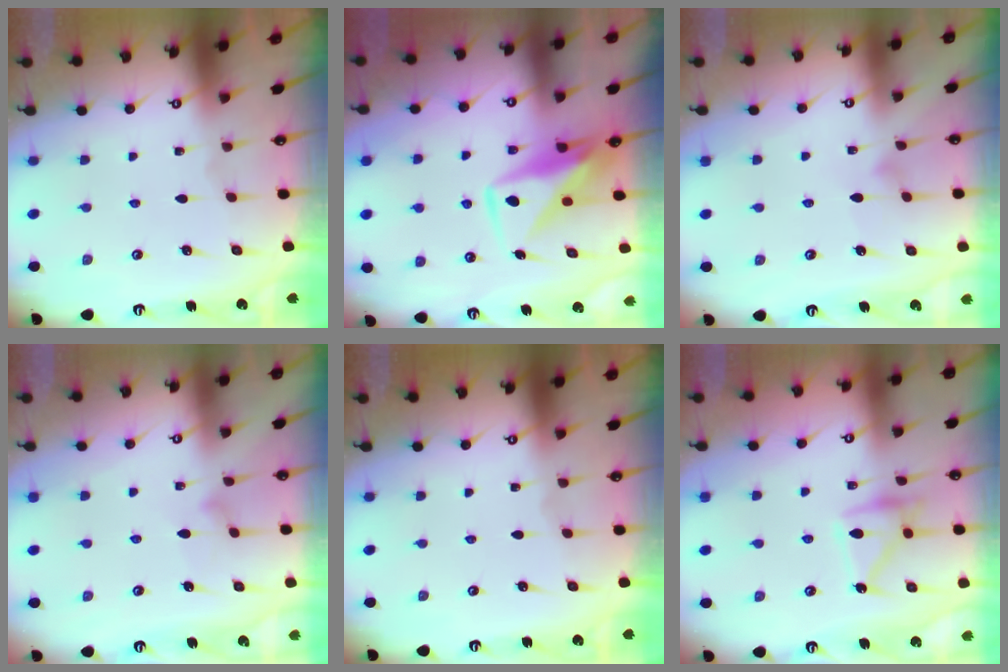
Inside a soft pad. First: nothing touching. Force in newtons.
{"total": 10.2, "press": 10.2, "slide": 0.8}
{"total": 3.3, "press": 3.3, "slide": 0.1}
{"total": 8.0, "press": 8.0, "slide": 0.3}
{"total": 0.0}
{"total": 13.3, "press": 13.2, "slide": 0.8}